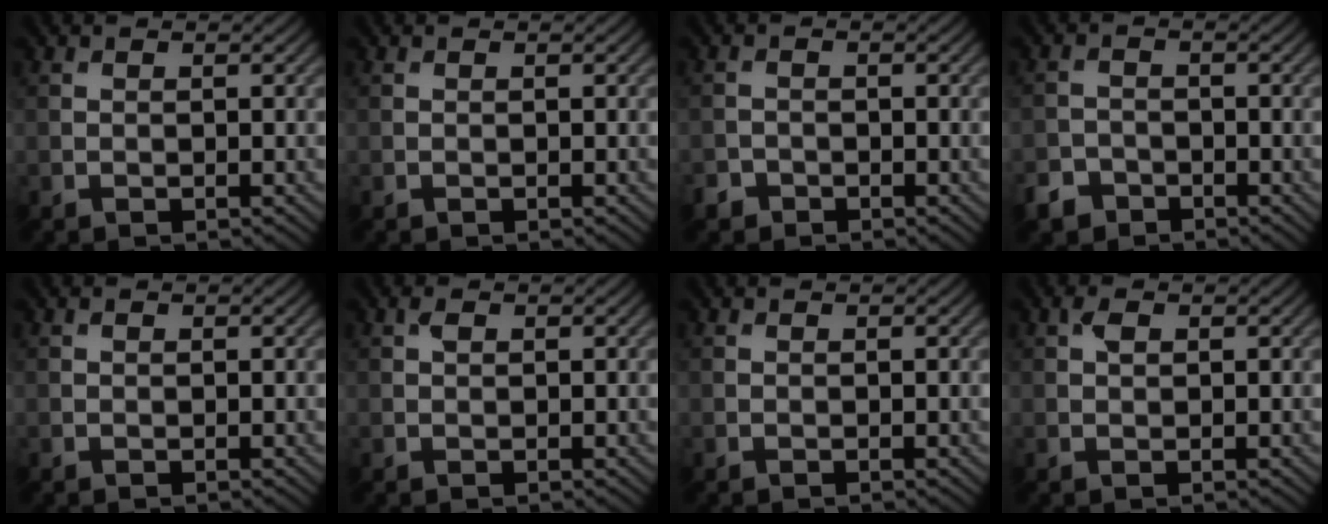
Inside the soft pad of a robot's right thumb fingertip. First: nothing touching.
{"total": 0.0}
{"total": 1.5, "force": [-1.2, 0.9, 0.1], "torque": [-0.001, 0.000, -0.027]}
{"total": 2.9, "force": [-2.2, 1.8, 0.7], "torque": [-0.014, -0.003, -0.050]}
{"total": 0.0}
{"total": 0.8, "force": [0.3, 0.4, 0.6], "torque": [-0.012, 0.001, 0.007]}
{"total": 0.0}
{"total": 1.2, "force": [0.5, 0.7, 0.9], "torque": [-0.019, 0.002, 0.009]}